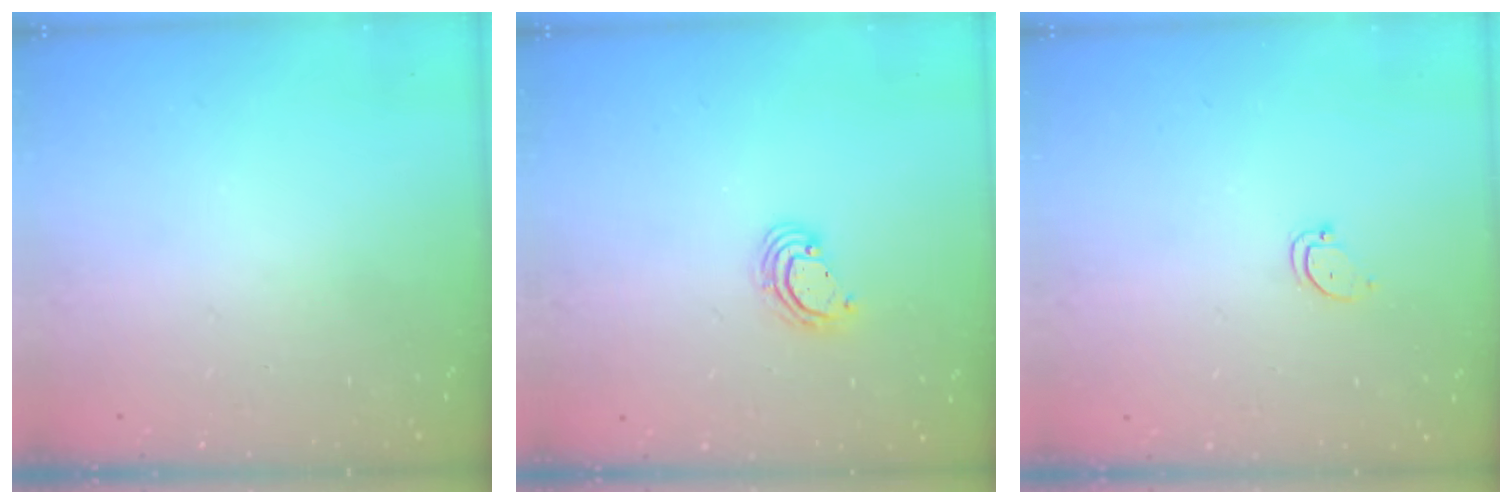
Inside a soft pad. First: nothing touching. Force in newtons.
{"total": 3.7, "press": 3.7, "slide": 0.2}
{"total": 2.9, "press": 2.9, "slide": 0.2}